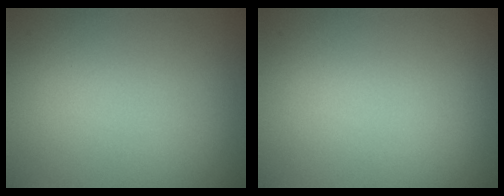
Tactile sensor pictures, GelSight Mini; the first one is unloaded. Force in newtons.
{"total": 0.0}